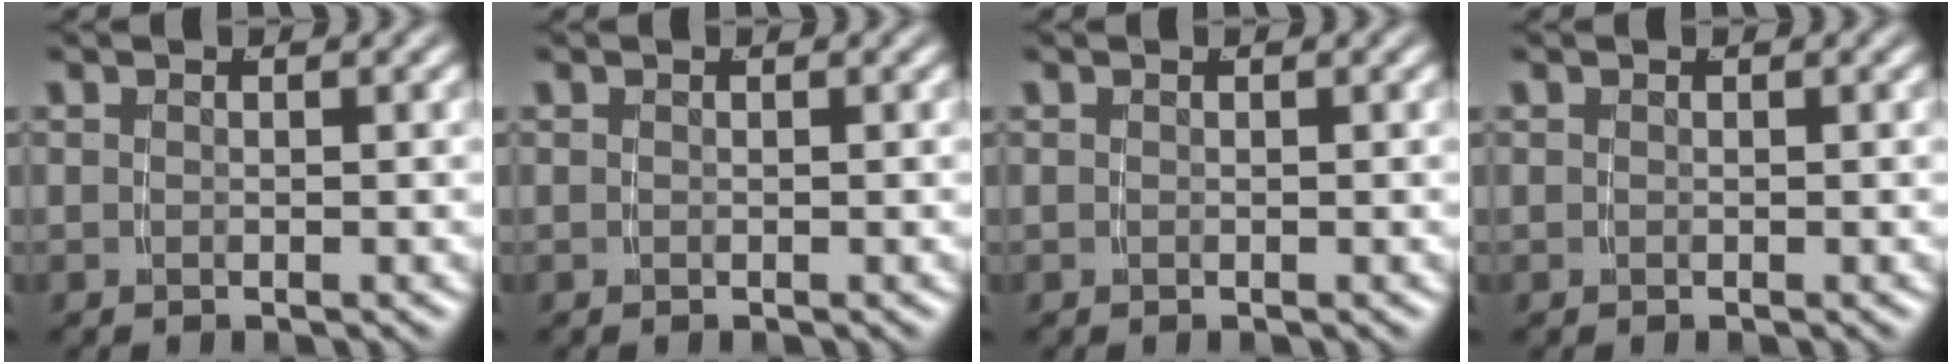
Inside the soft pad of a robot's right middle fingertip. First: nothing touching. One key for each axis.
{"total": 0.0}
{"total": 0.0}
{"total": 0.0}